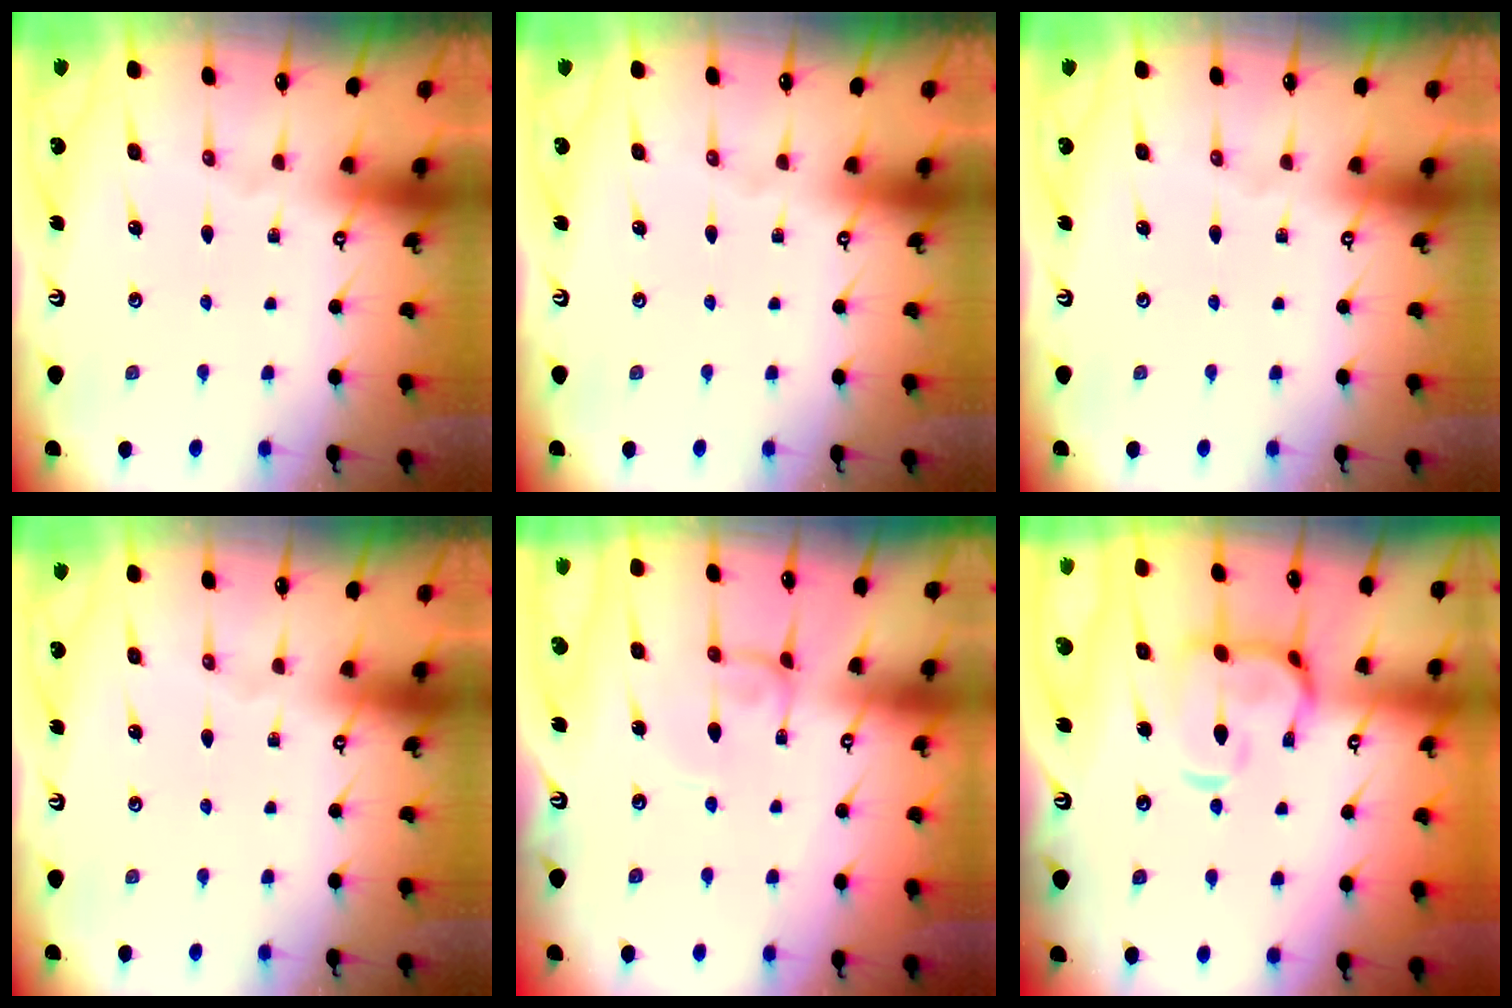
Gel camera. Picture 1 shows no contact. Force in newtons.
{"total": 0.0}
{"total": 0.0}
{"total": 0.0}
{"total": 0.0}
{"total": 7.3, "press": 7.2, "slide": 1.2}